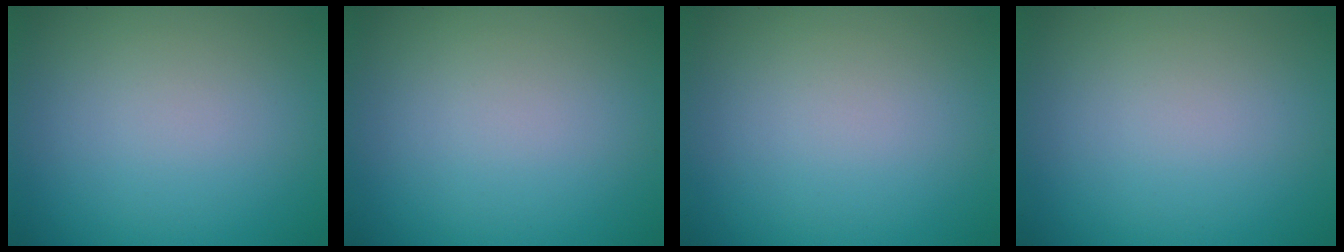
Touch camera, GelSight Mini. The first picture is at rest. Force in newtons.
{"total": 0.0}
{"total": 0.0}
{"total": 0.0}